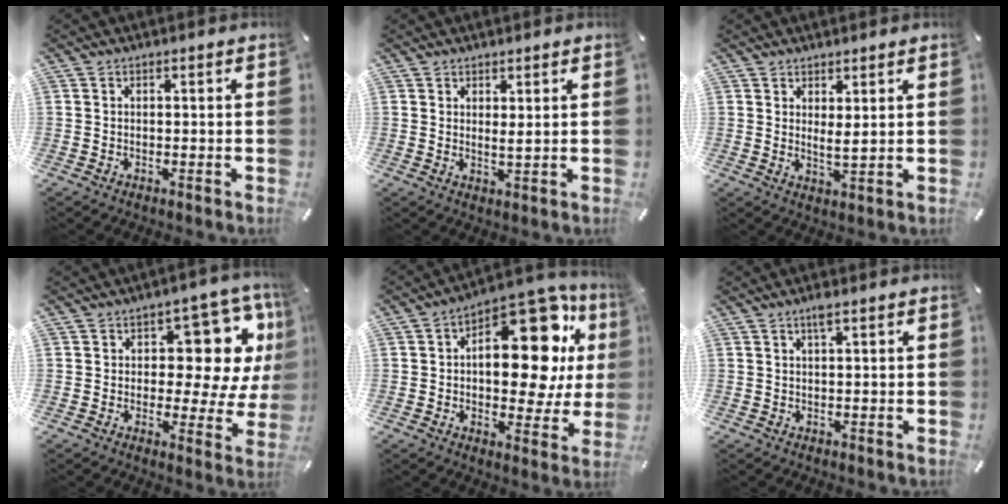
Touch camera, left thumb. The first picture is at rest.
{"total": 1.9, "force": [1.7, 0.0, 0.6], "torque": [-0.008, -0.009, 0.031]}
{"total": 2.8, "force": [2.4, 0.4, 1.4], "torque": [-0.025, -0.013, 0.042]}
{"total": 13.4, "force": [6.1, 7.4, 9.3], "torque": [-0.108, -0.060, 0.101]}
{"total": 21.3, "force": [5.9, 11.2, 17.1], "torque": [-0.218, -0.050, 0.097]}
{"total": 2.4, "force": [1.4, 0.3, 1.8], "torque": [-0.040, 0.002, 0.024]}